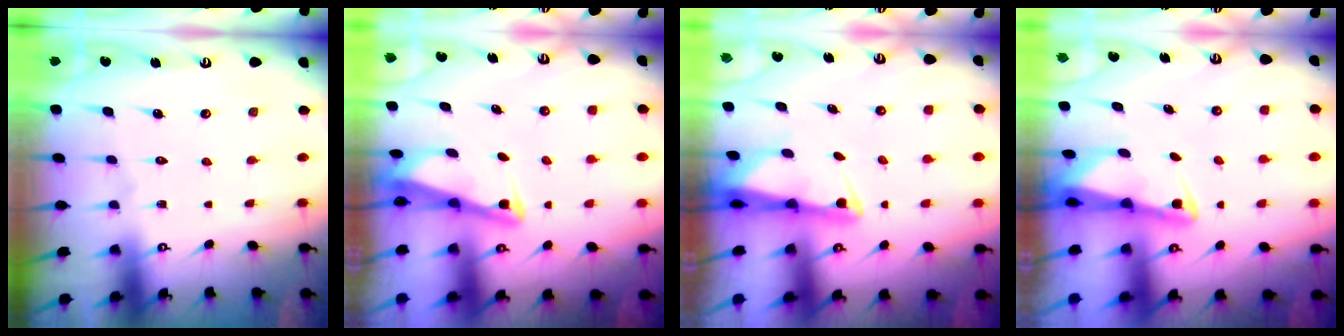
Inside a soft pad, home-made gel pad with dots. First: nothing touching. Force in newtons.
{"total": 2.8, "press": 2.8, "slide": 0.3}
{"total": 2.6, "press": 2.6, "slide": 0.5}
{"total": 2.3, "press": 2.3, "slide": 0.4}